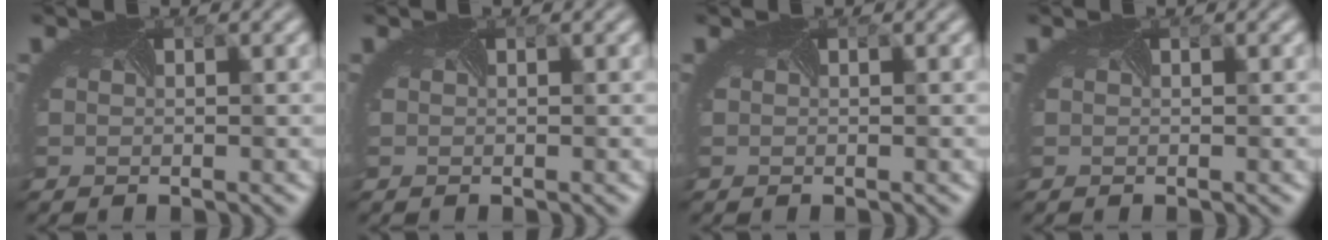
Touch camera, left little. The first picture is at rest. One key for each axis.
{"total": 0.0}
{"total": 0.0}
{"total": 0.0}